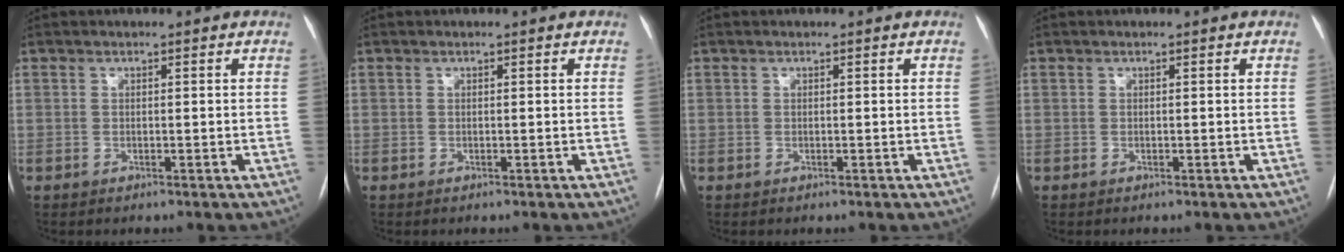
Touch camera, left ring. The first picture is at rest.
{"total": 0.0}
{"total": 0.0}
{"total": 0.0}